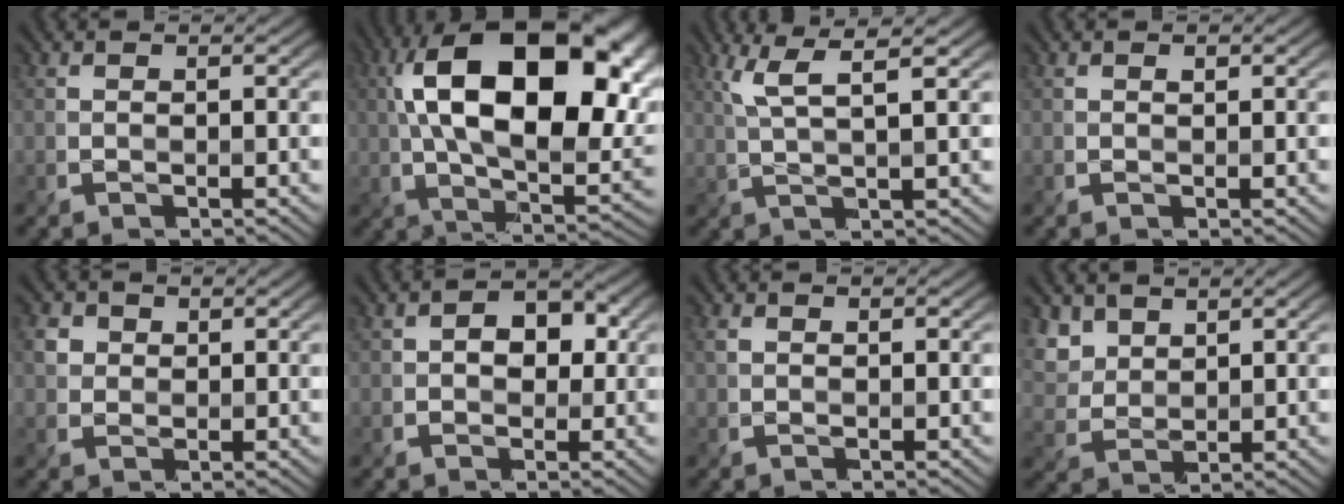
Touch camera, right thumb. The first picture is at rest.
{"total": 21.3, "force": [4.8, 11.4, 17.3], "torque": [-0.299, 0.024, 0.079]}
{"total": 5.3, "force": [2.4, 0.9, 4.7], "torque": [-0.098, 0.010, 0.055]}
{"total": 0.0}
{"total": 2.2, "force": [0.7, 2.0, 0.5], "torque": [-0.021, 0.001, 0.014]}
{"total": 4.0, "force": [0.2, 3.2, 2.3], "torque": [-0.034, 0.001, -0.006]}
{"total": 1.0, "force": [0.3, 0.7, 0.6], "torque": [-0.019, -0.002, 0.008]}
{"total": 5.0, "force": [3.4, 3.1, 2.0], "torque": [-0.067, 0.000, 0.078]}